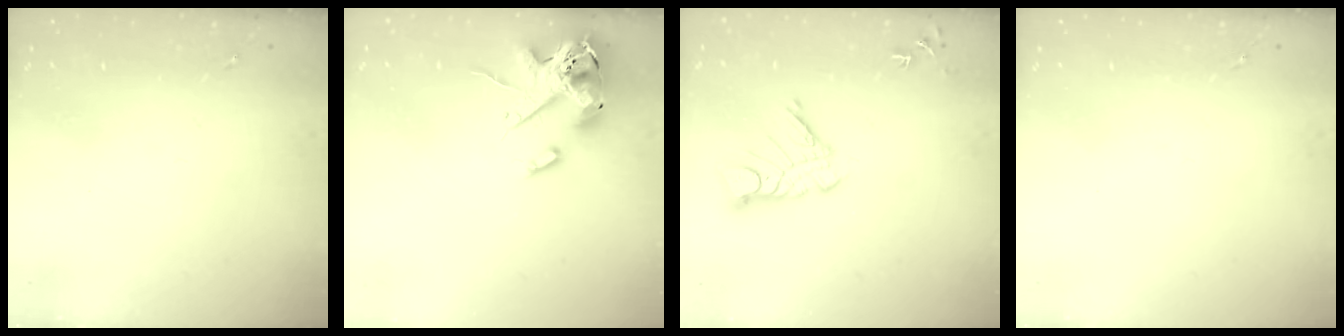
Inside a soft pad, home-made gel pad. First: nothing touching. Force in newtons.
{"total": 16.4, "press": 16.2, "slide": 2.7}
{"total": 11.1, "press": 11.0, "slide": 1.0}
{"total": 0.0}